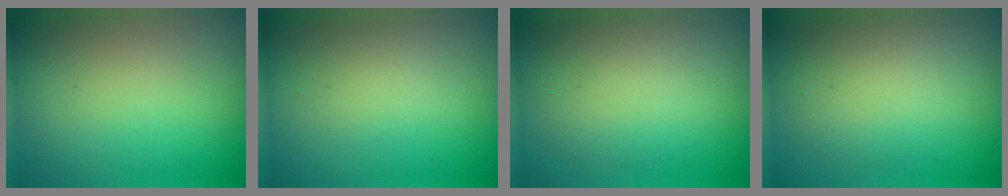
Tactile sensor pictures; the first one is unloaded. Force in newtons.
{"total": 2.0, "press": 2.0, "slide": 0.1}
{"total": 5.2, "press": 5.2, "slide": 0.6}
{"total": 5.1, "press": 5.0, "slide": 0.4}